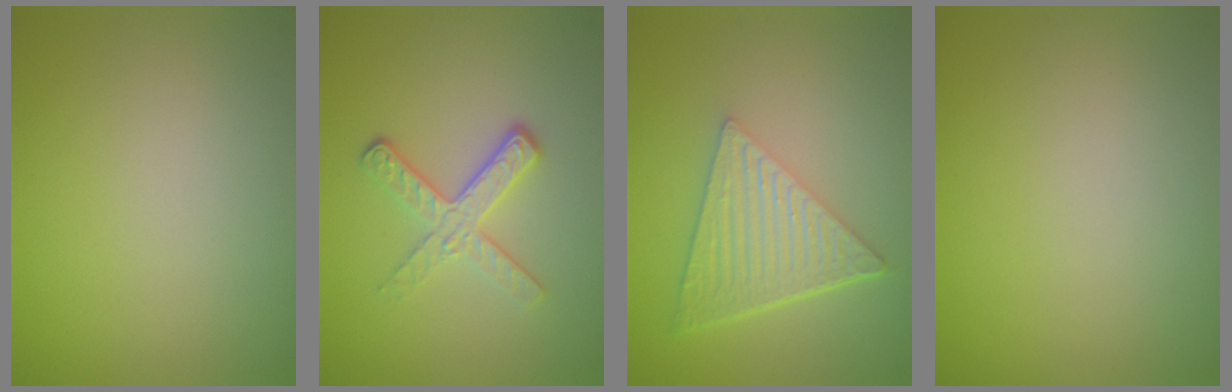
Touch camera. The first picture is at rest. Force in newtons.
{"total": 3.4, "press": 2.4, "slide": 2.4}
{"total": 6.3, "press": 4.2, "slide": 4.7}
{"total": 0.0}